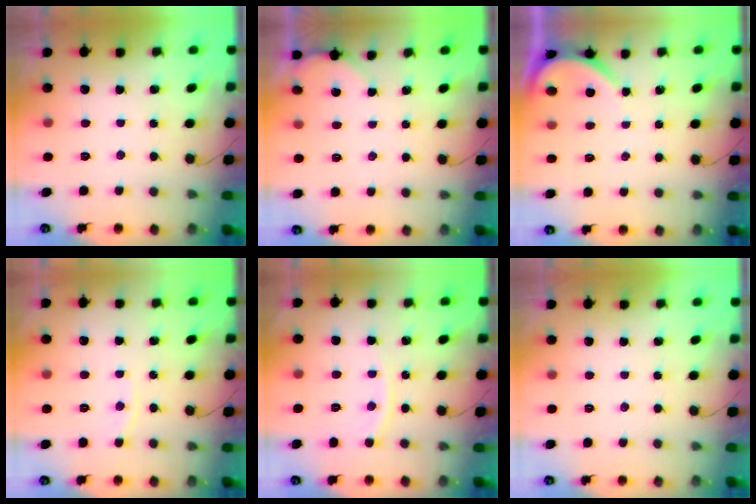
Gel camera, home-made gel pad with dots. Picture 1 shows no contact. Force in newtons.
{"total": 1.0, "press": 1.0, "slide": 0.1}
{"total": 2.6, "press": 2.6, "slide": 0.2}
{"total": 3.2, "press": 3.2, "slide": 0.4}
{"total": 4.1, "press": 4.0, "slide": 0.6}
{"total": 0.0}